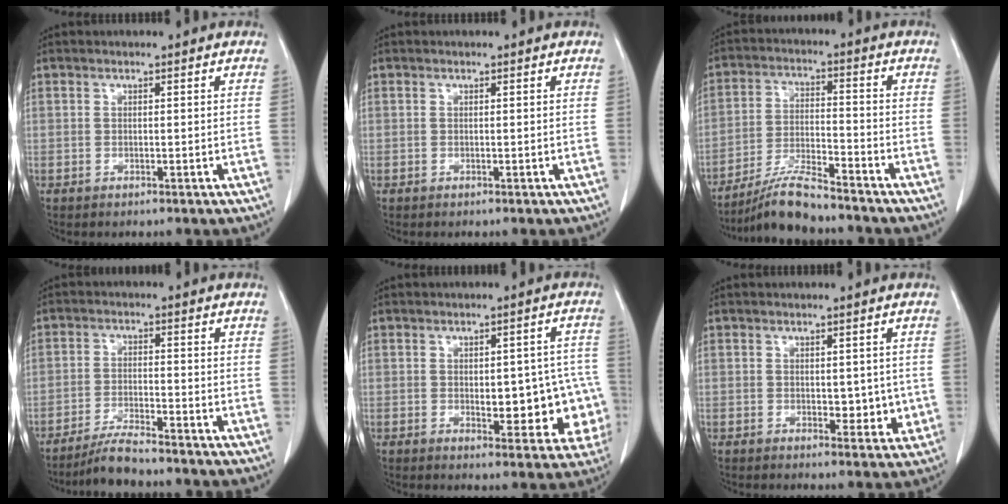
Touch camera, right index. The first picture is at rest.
{"total": 0.0}
{"total": 8.8, "force": [-7.8, 0.5, 4.1], "torque": [-0.079, -0.014, -0.144]}
{"total": 5.6, "force": [-5.1, 0.1, 2.3], "torque": [-0.042, -0.018, -0.095]}
{"total": 11.8, "force": [-1.9, 5.5, 10.2], "torque": [-0.109, 0.020, -0.010]}
{"total": 3.9, "force": [-0.2, 2.3, 3.2], "torque": [-0.031, -0.004, 0.005]}